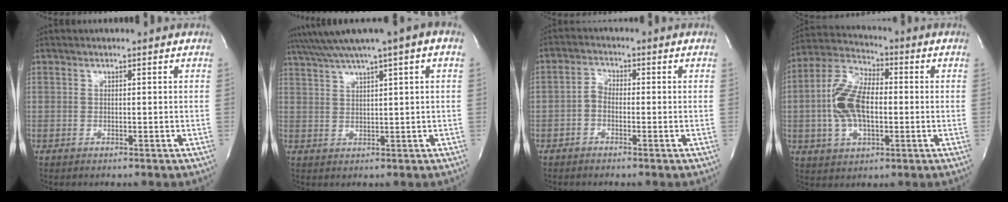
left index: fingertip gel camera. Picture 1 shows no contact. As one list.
[{"total": 8.8, "force": [5.7, -0.5, 6.7], "torque": [-0.115, 0.040, 0.093]}, {"total": 2.4, "force": [-1.1, 1.5, 1.6], "torque": [-0.030, 0.001, -0.023]}, {"total": 11.9, "force": [-0.8, 5.9, 10.3], "torque": [-0.228, 0.014, -0.013]}]